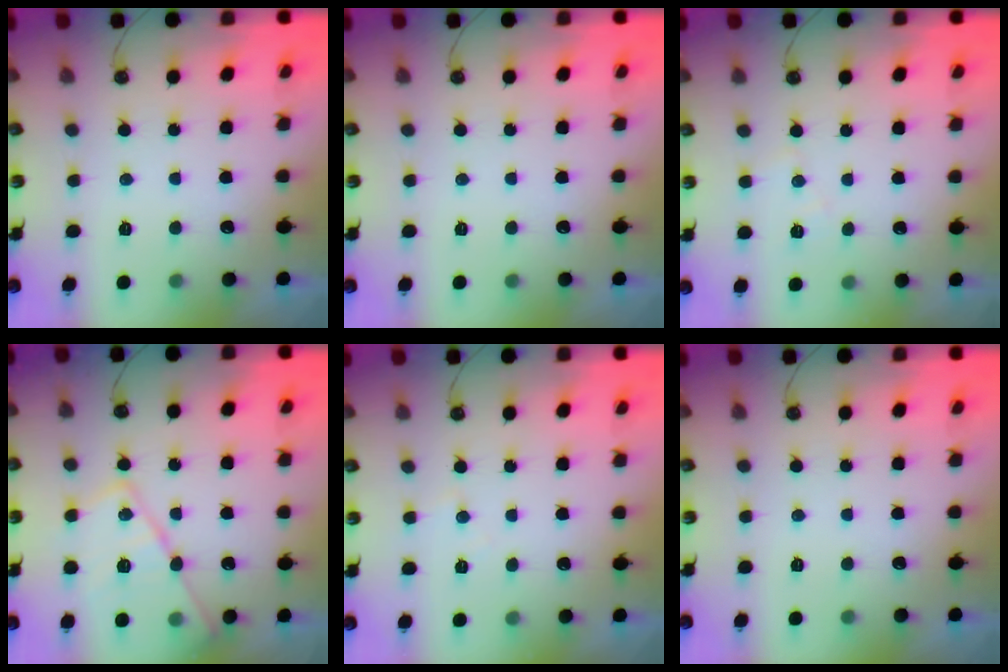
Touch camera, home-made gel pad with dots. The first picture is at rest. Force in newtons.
{"total": 0.0}
{"total": 7.0, "press": 7.0, "slide": 0.8}
{"total": 17.1, "press": 17.1, "slide": 1.1}
{"total": 3.8, "press": 3.7, "slide": 0.6}
{"total": 0.0}